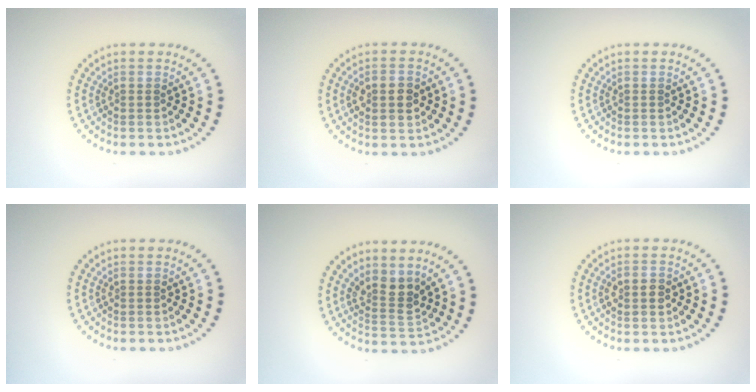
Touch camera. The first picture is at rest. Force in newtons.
{"total": 2.3, "press": 2.3, "slide": 0.0}
{"total": 0.0}
{"total": 0.0}
{"total": 2.6, "press": 2.2, "slide": 1.5}
{"total": 1.4, "press": 1.4, "slide": 0.2}